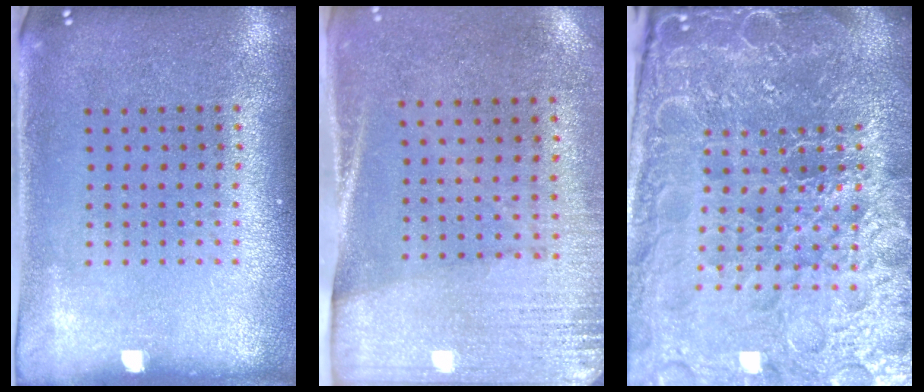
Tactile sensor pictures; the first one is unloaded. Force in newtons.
{"total": 2.7, "press": 2.4, "slide": 1.3}
{"total": 6.8, "press": 6.0, "slide": 3.2}